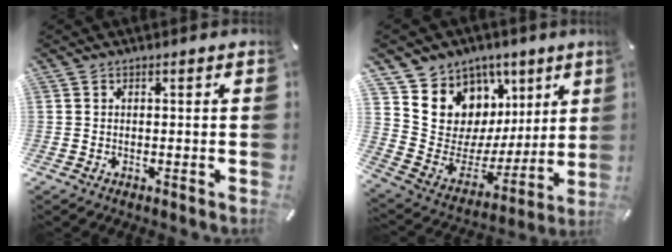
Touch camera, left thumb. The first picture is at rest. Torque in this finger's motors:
{"motor_torque": [2.81, 2.00, 1.39, -1.38, 0.10]}